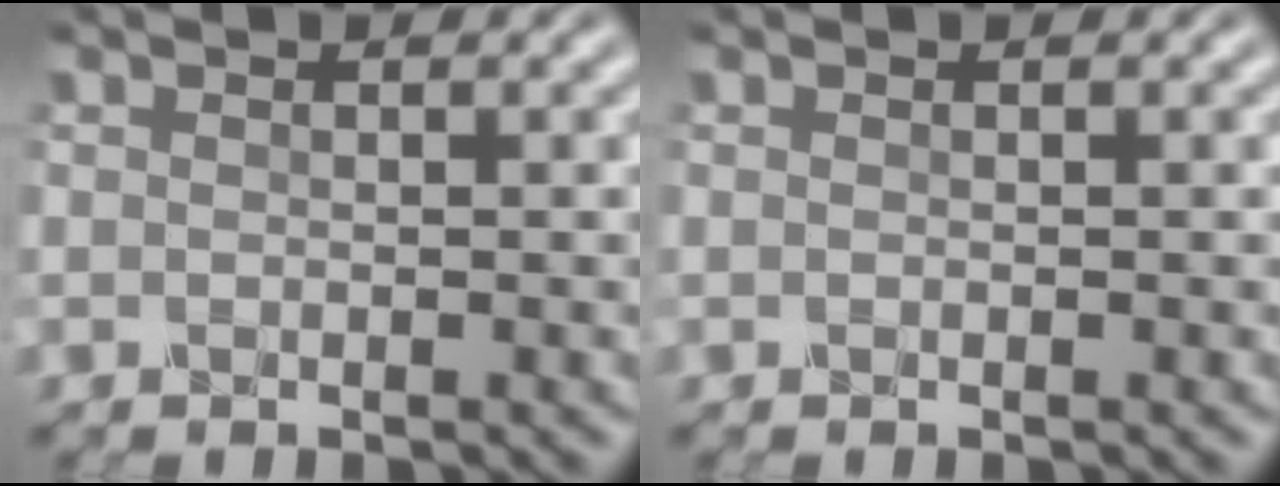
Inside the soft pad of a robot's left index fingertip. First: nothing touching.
{"total": 0.0}